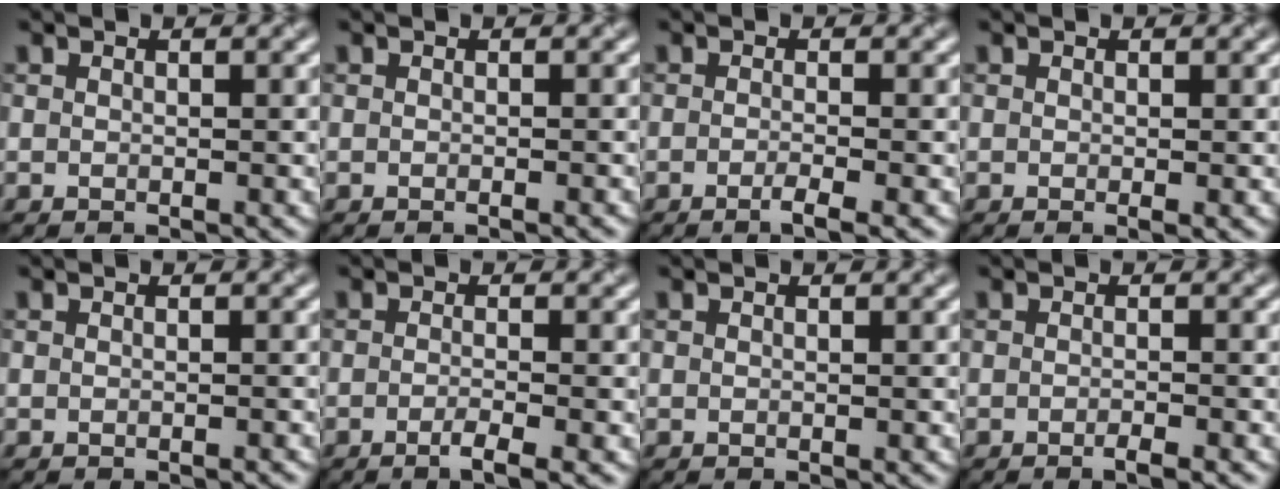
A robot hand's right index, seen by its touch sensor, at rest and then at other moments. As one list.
[{"total": 0.9, "force": [-0.3, 0.3, 0.8], "torque": [-0.006, -0.001, -0.003]}, {"total": 2.0, "force": [-0.9, 0.7, 1.7], "torque": [-0.023, -0.003, -0.018]}, {"total": 0.7, "force": [-0.1, 0.1, 0.6], "torque": [-0.010, -0.004, -0.001]}, {"total": 0.8, "force": [-0.4, 0.3, 0.7], "torque": [-0.004, 0.000, -0.003]}, {"total": 2.3, "force": [-1.0, 0.7, 2.0], "torque": [-0.028, -0.002, -0.022]}, {"total": 0.0}, {"total": 1.6, "force": [-0.9, 0.5, 1.3], "torque": [-0.012, -0.001, -0.015]}]